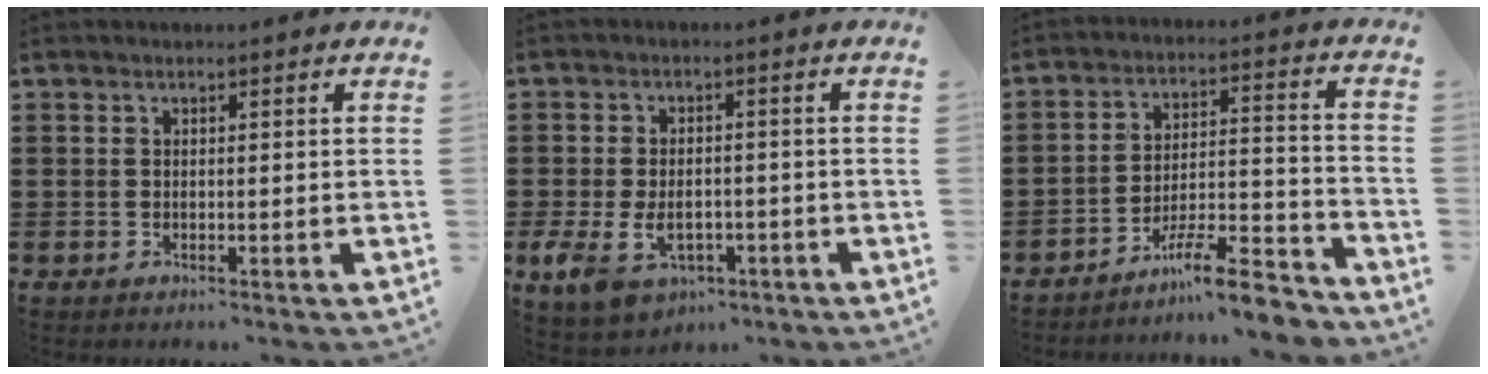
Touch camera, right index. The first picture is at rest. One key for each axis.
{"total": 5.9, "fx": -2.1, "fy": 3.8, "fz": 4.0, "tx": -0.089, "ty": -0.002, "tz": -0.044}
{"total": 9.2, "fx": -8.0, "fy": 1.3, "fz": 4.4, "tx": -0.060, "ty": 0.025, "tz": -0.148}